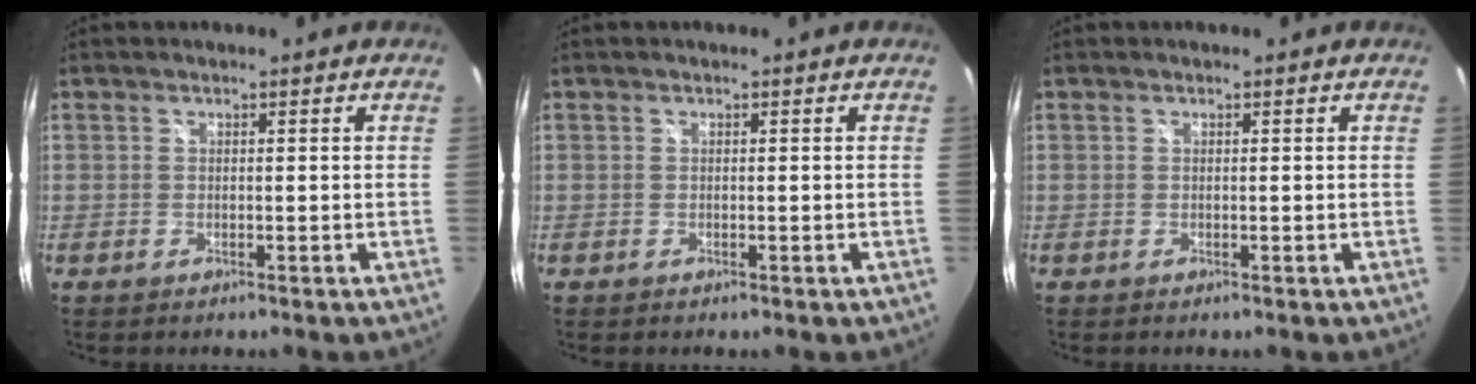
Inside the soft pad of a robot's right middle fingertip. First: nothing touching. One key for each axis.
{"total": 0.0}
{"total": 0.0}